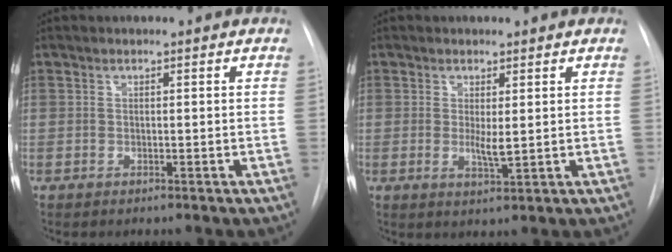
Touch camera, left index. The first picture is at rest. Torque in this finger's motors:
{"motor_torque": [0.58, 0.17, 0.07, 0.02]}